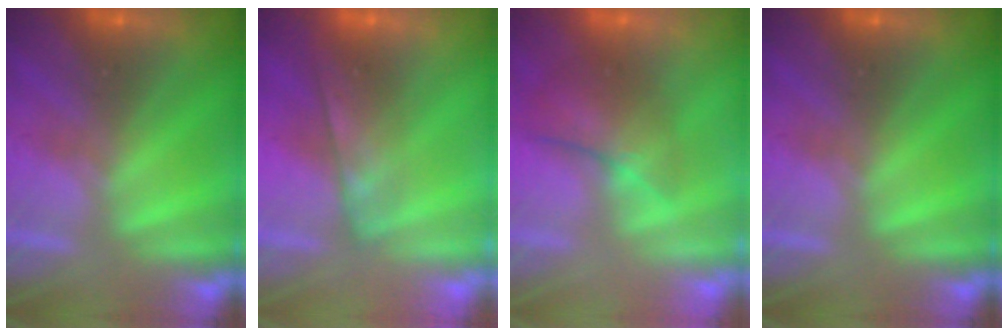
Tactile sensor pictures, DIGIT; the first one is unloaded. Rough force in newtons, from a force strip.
{"total": 4.4}
{"total": 2.2}
{"total": 0.0}